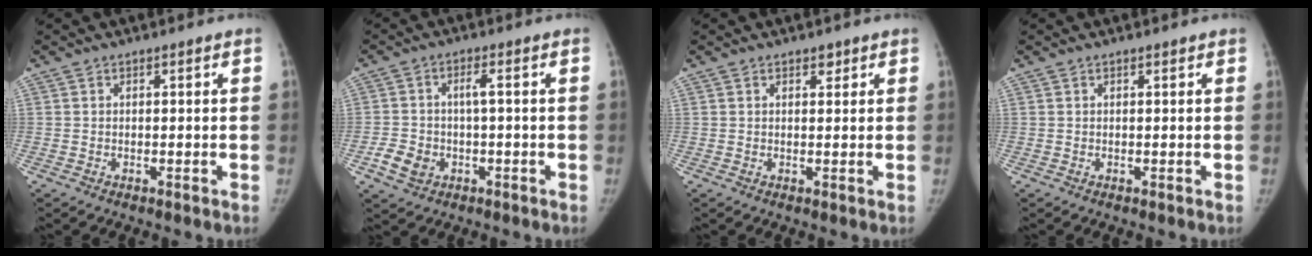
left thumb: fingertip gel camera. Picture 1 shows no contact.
{"total": 5.7, "force": [-1.7, 3.5, 4.1], "torque": [-0.076, 0.019, -0.024]}
{"total": 1.1, "force": [0.8, 0.7, 0.5], "torque": [0.002, -0.004, 0.009]}
{"total": 0.0}